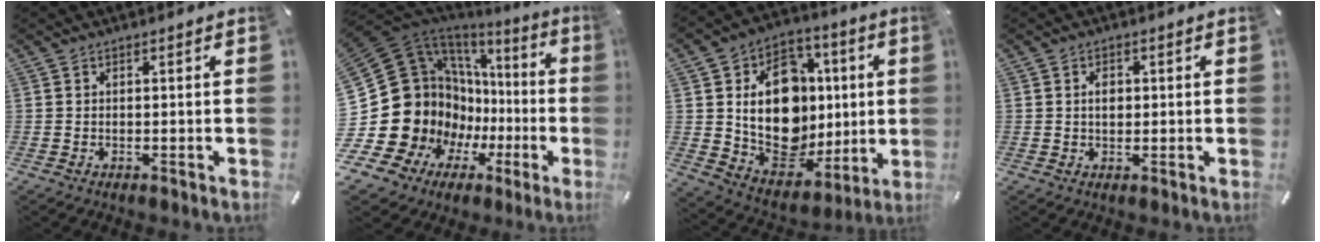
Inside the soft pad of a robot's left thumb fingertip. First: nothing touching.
{"total": 23.9, "force": [0.9, 18.8, 14.8], "torque": [-0.271, -0.070, 0.084]}
{"total": 20.3, "force": [2.2, 15.7, 12.8], "torque": [-0.230, -0.015, 0.045]}
{"total": 2.9, "force": [0.4, 2.0, 2.0], "torque": [-0.027, -0.001, 0.002]}